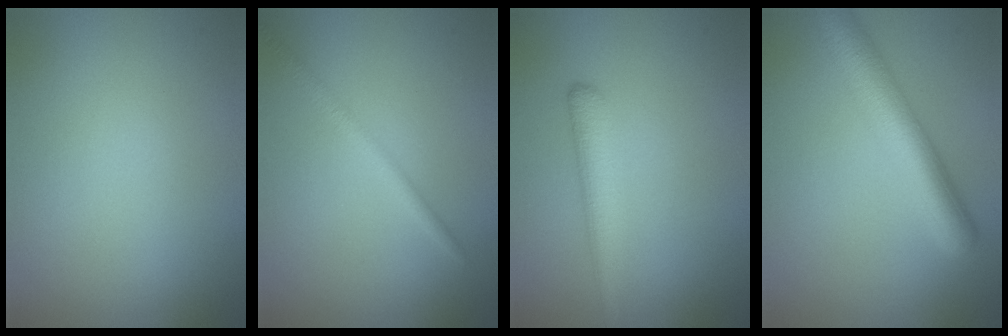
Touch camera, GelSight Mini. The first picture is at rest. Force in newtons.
{"total": 1.6, "press": 1.6, "slide": 0.1}
{"total": 2.9, "press": 2.9, "slide": 0.1}
{"total": 5.7, "press": 5.7, "slide": 0.2}